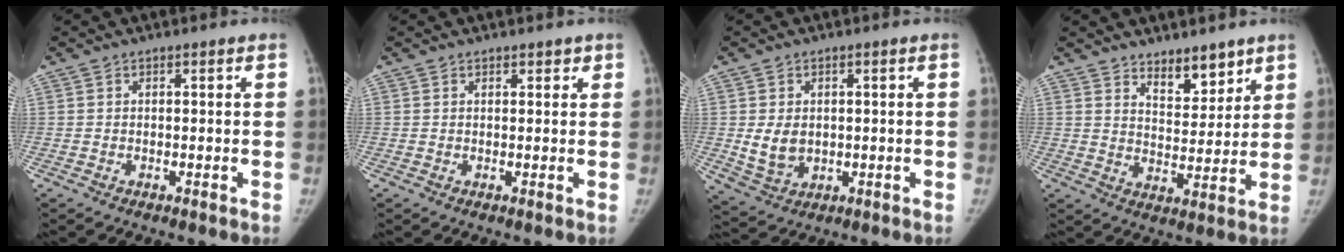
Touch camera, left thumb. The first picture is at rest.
{"total": 1.3, "force": [1.0, 0.8, 0.4], "torque": [0.009, -0.004, 0.008]}
{"total": 5.6, "force": [0.1, 4.5, 3.4], "torque": [-0.045, -0.010, 0.020]}
{"total": 7.7, "force": [5.8, 3.4, 3.6], "torque": [-0.022, -0.046, 0.096]}